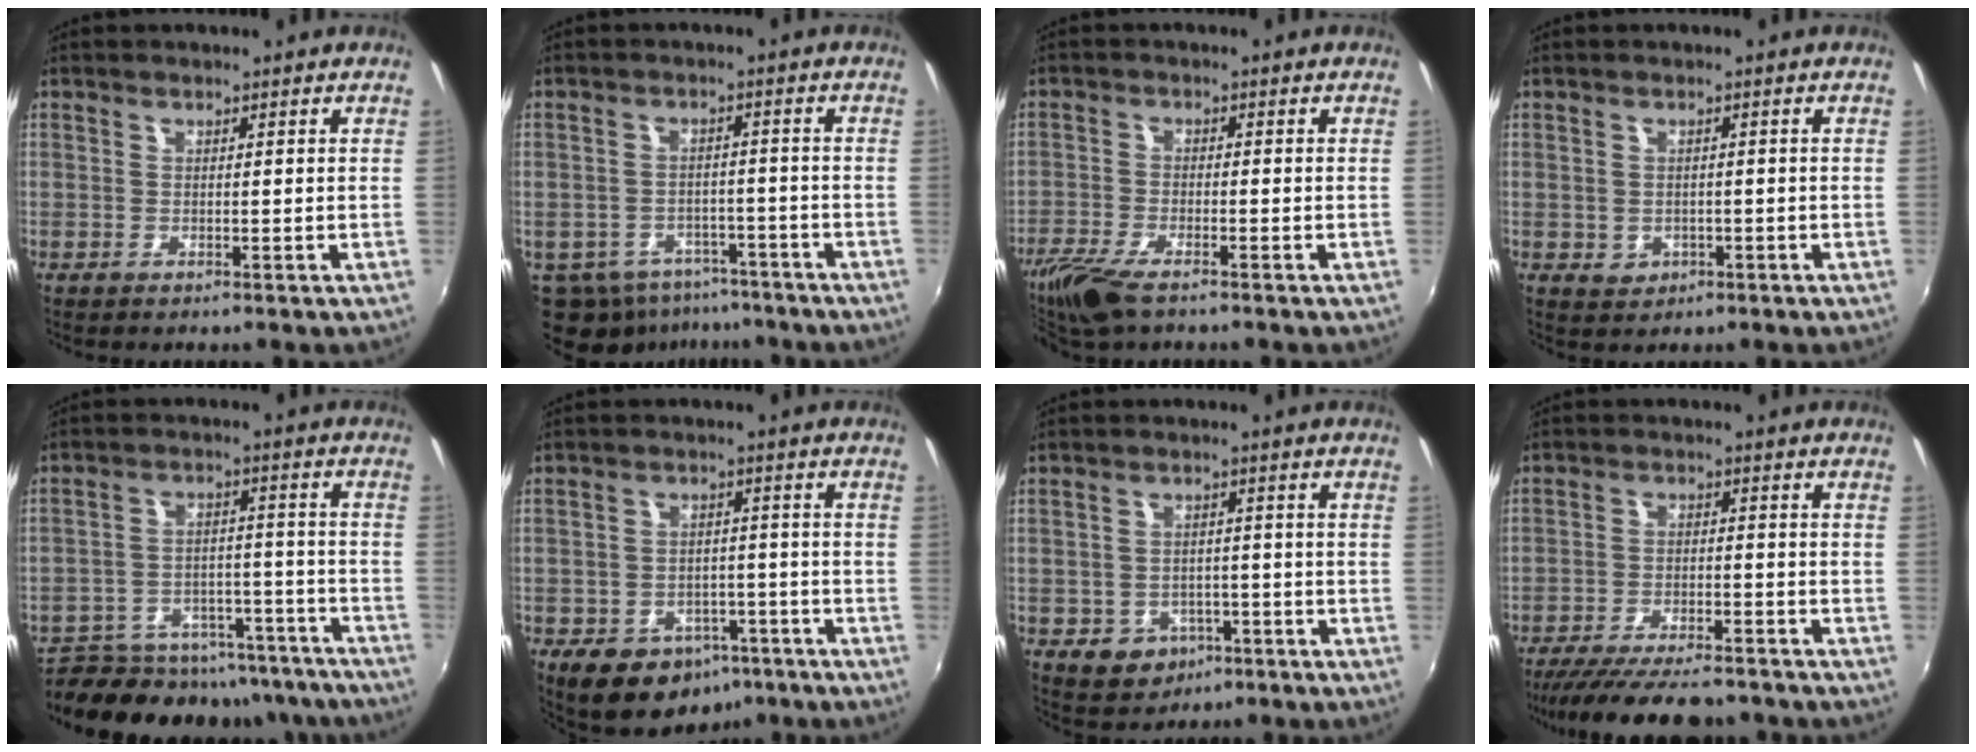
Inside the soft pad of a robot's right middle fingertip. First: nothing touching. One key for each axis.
{"total": 13.2, "fx": -8.7, "fy": 8.5, "fz": 5.1, "tx": -0.131, "ty": -0.009, "tz": -0.110}
{"total": 7.8, "fx": -5.9, "fy": 1.9, "fz": 4.7, "tx": -0.125, "ty": -0.023, "tz": -0.116}
{"total": 2.8, "fx": -0.7, "fy": 2.5, "fz": 0.9, "tx": -0.020, "ty": -0.002, "tz": -0.004}
{"total": 21.1, "fx": -18.4, "fy": 7.6, "fz": 7.0, "tx": -0.137, "ty": 0.015, "tz": -0.234}
{"total": 12.5, "fx": -7.3, "fy": 8.6, "fz": 5.3, "tx": -0.114, "ty": 0.013, "tz": -0.083}
{"total": 6.9, "fx": -3.1, "fy": 5.8, "fz": 2.1, "tx": -0.057, "ty": 0.005, "tz": -0.029}
{"total": 15.6, "fx": -13.4, "fy": 3.6, "fz": 7.2, "tx": -0.148, "ty": -0.028, "tz": -0.205}